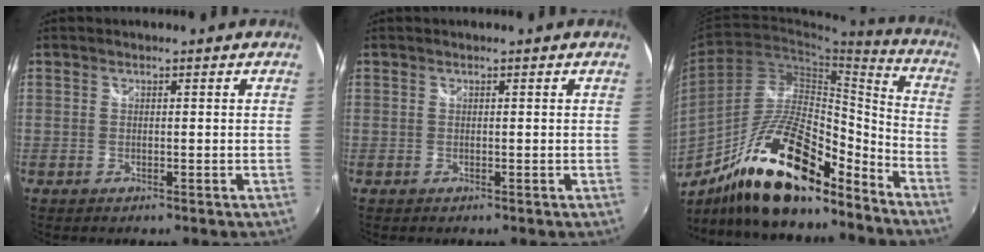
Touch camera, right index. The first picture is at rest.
{"total": 0.0}
{"total": 21.6, "force": [-15.1, 7.1, 13.8], "torque": [-0.245, 0.006, -0.258]}